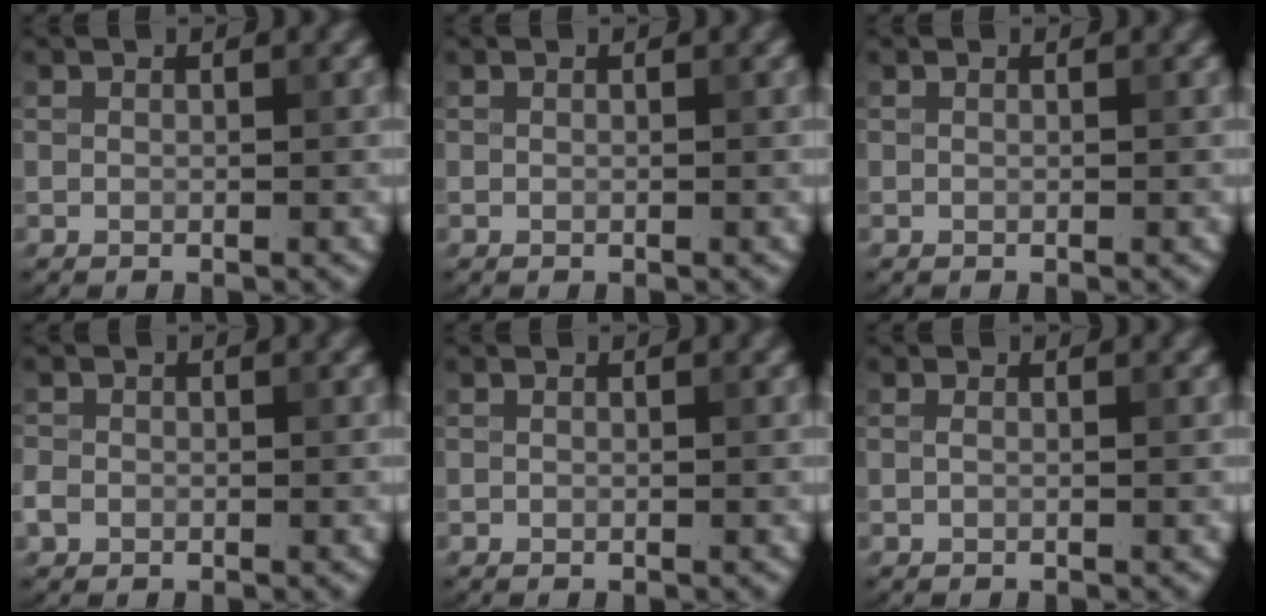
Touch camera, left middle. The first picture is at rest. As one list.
[{"total": 0.0}, {"total": 0.0}, {"total": 1.3, "force": [-0.9, 0.8, 0.2], "torque": [-0.002, 0.004, -0.014]}, {"total": 0.0}, {"total": 0.5, "force": [0.0, 0.3, 0.5], "torque": [-0.006, 0.002, -0.003]}]